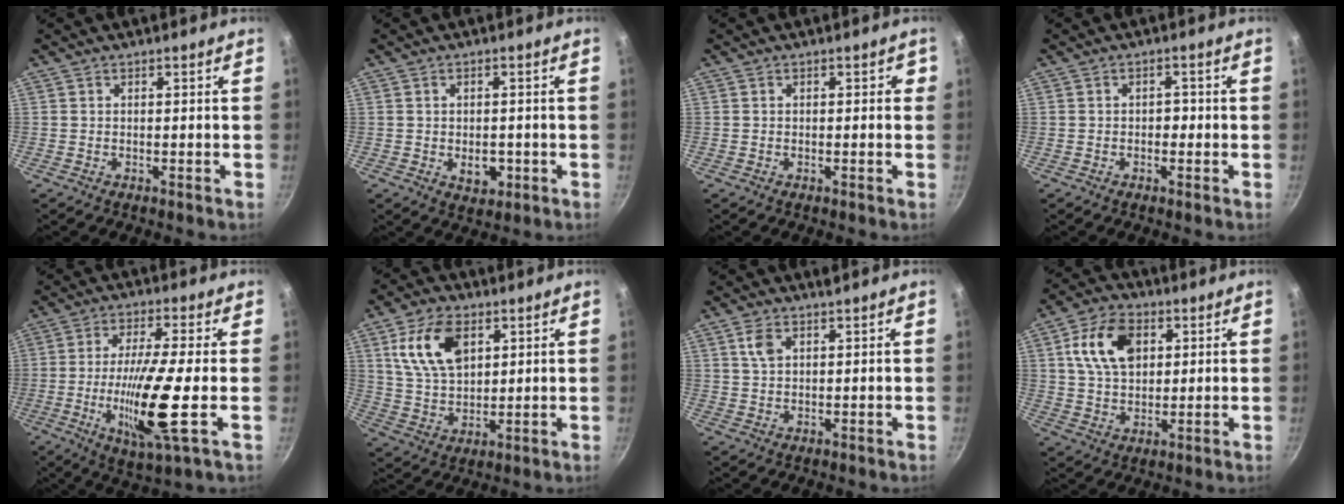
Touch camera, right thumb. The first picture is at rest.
{"total": 4.3, "force": [-0.9, 2.9, 3.1], "torque": [-0.033, 0.001, -0.006]}
{"total": 1.0, "force": [0.2, 0.9, 0.3], "torque": [0.015, -0.004, -0.003]}
{"total": 2.0, "force": [-0.4, 1.4, 1.4], "torque": [-0.012, 0.004, -0.007]}
{"total": 14.9, "force": [-2.5, 1.8, 14.6], "torque": [-0.281, -0.008, -0.046]}
{"total": 12.8, "force": [4.8, 7.7, 8.9], "torque": [-0.148, -0.014, 0.094]}
{"total": 3.3, "force": [1.7, 1.8, 2.2], "torque": [-0.040, -0.004, 0.036]}
{"total": 12.0, "force": [3.6, 8.0, 8.2], "torque": [-0.128, 0.002, 0.060]}